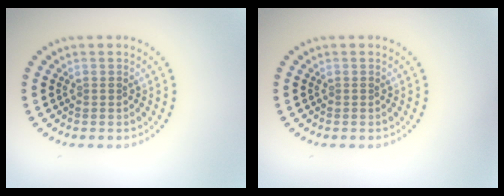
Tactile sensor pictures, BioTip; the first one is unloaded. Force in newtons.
{"total": 0.0}